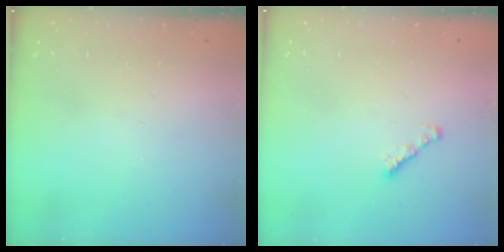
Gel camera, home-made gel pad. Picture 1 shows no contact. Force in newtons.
{"total": 1.7, "press": 1.6, "slide": 0.5}